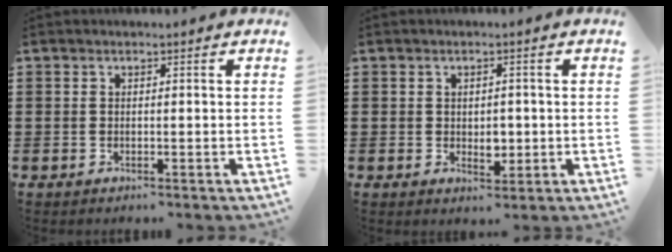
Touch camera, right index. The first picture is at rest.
{"total": 2.8, "force": [-0.1, 1.8, 2.1], "torque": [-0.026, -0.002, -0.006]}